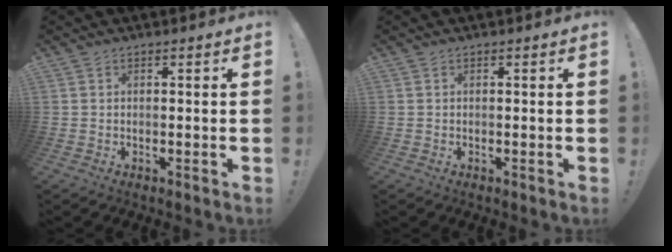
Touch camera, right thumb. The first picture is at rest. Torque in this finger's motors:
{"motor_torque": [0.03, -0.03, -0.27, 0.27, 0.00]}